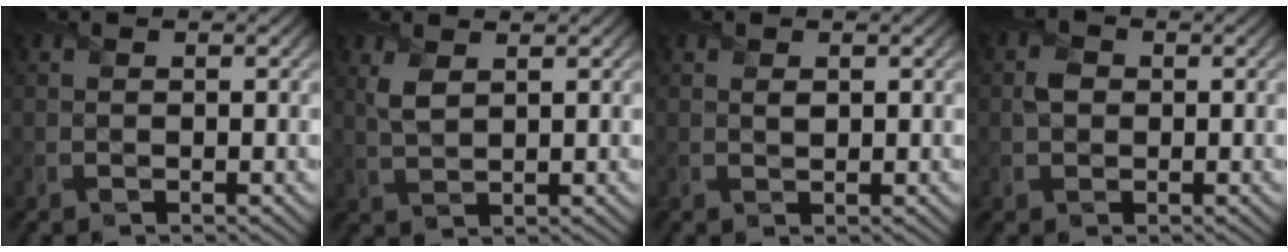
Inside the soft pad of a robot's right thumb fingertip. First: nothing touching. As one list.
[{"total": 2.6, "force": [1.4, 1.2, 1.9], "torque": [-0.052, 0.000, 0.034]}, {"total": 0.8, "force": [0.5, 0.4, 0.5], "torque": [-0.010, -0.001, 0.011]}, {"total": 1.9, "force": [0.0, 1.7, 0.8], "torque": [-0.022, -0.001, -0.005]}]